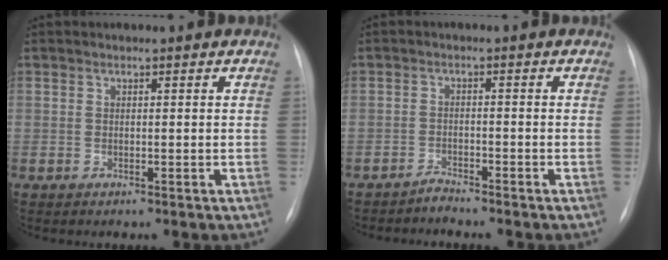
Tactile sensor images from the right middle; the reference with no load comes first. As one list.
[{"total": 1.7, "force": [-1.7, -0.1, -0.3], "torque": [0.010, -0.006, -0.029]}]